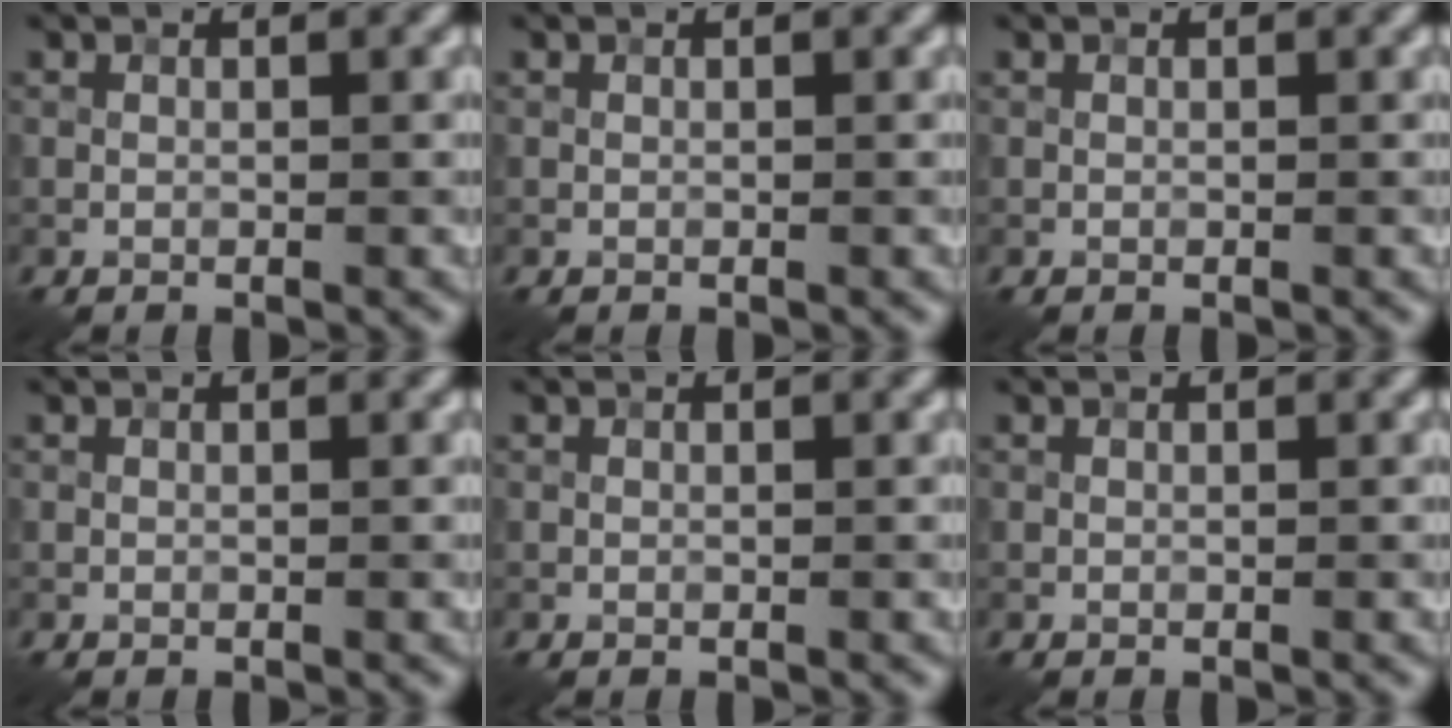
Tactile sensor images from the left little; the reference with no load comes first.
{"total": 0.0}
{"total": 0.0}
{"total": 0.0}
{"total": 0.0}
{"total": 0.0}